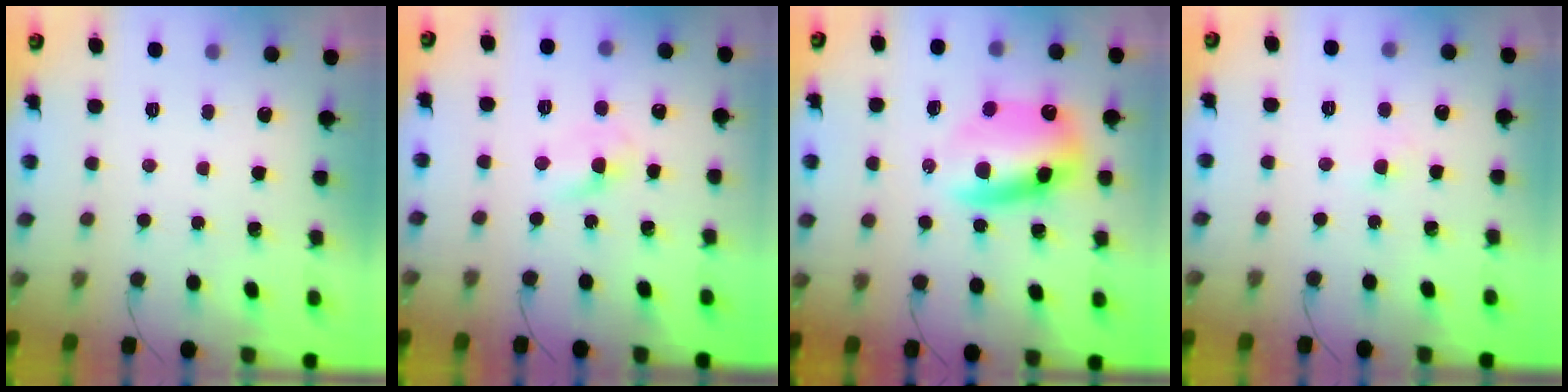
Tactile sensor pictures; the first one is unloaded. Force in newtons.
{"total": 2.4, "press": 2.2, "slide": 1.0}
{"total": 11.9, "press": 11.5, "slide": 3.1}
{"total": 2.1, "press": 2.0, "slide": 0.7}